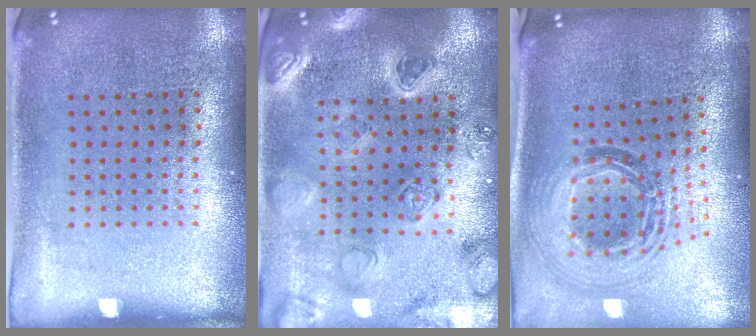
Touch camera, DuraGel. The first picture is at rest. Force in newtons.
{"total": 2.3, "press": 2.3, "slide": 0.2}
{"total": 1.6, "press": 1.4, "slide": 0.8}